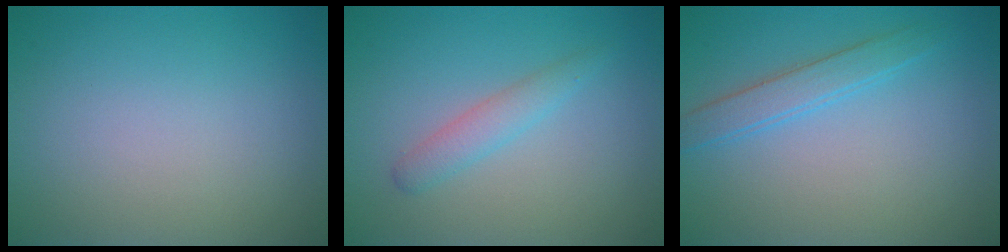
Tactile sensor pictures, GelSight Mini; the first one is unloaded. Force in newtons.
{"total": 1.9, "press": 1.9, "slide": 0.1}
{"total": 2.3, "press": 2.3, "slide": 0.1}